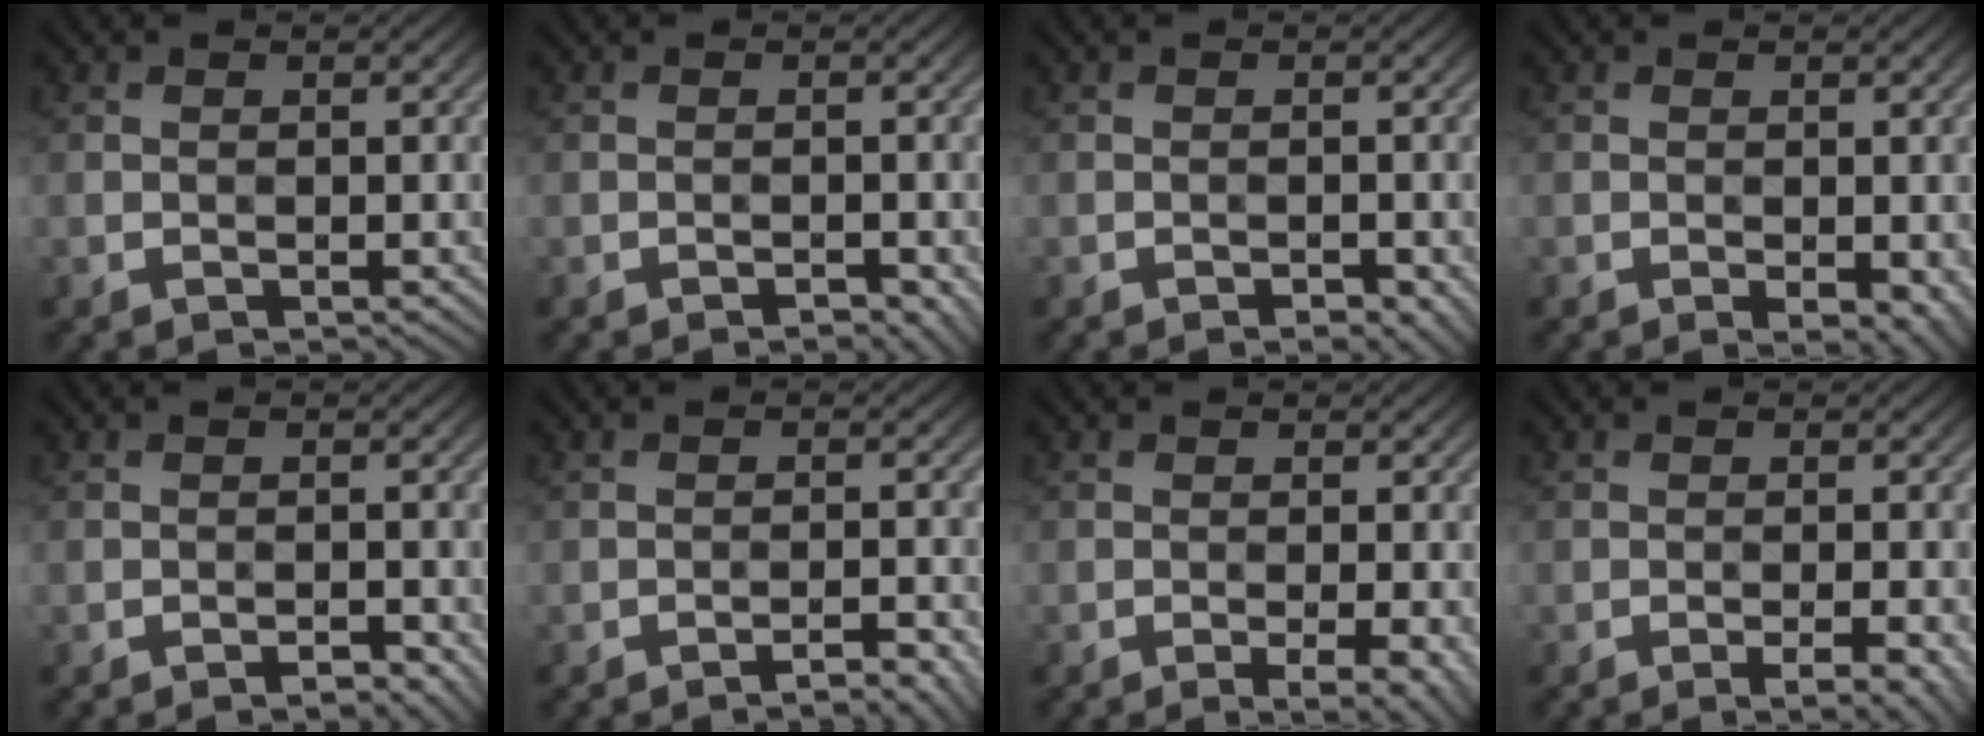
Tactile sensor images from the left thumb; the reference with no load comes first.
{"total": 1.6, "force": [-1.1, 0.4, 1.1], "torque": [-0.014, 0.004, -0.014]}
{"total": 1.7, "force": [-1.1, 0.5, 1.2], "torque": [-0.015, 0.003, -0.014]}
{"total": 2.8, "force": [-1.0, 1.1, 2.4], "torque": [-0.031, -0.005, -0.009]}
{"total": 1.9, "force": [-1.2, 0.4, 1.3], "torque": [-0.019, 0.004, -0.018]}
{"total": 3.6, "force": [-2.6, 0.4, 2.5], "torque": [-0.036, 0.015, -0.042]}
{"total": 3.9, "force": [-1.4, 0.8, 3.5], "torque": [-0.053, 0.000, -0.018]}
{"total": 4.0, "force": [-1.8, 0.8, 3.5], "torque": [-0.045, 0.008, -0.023]}